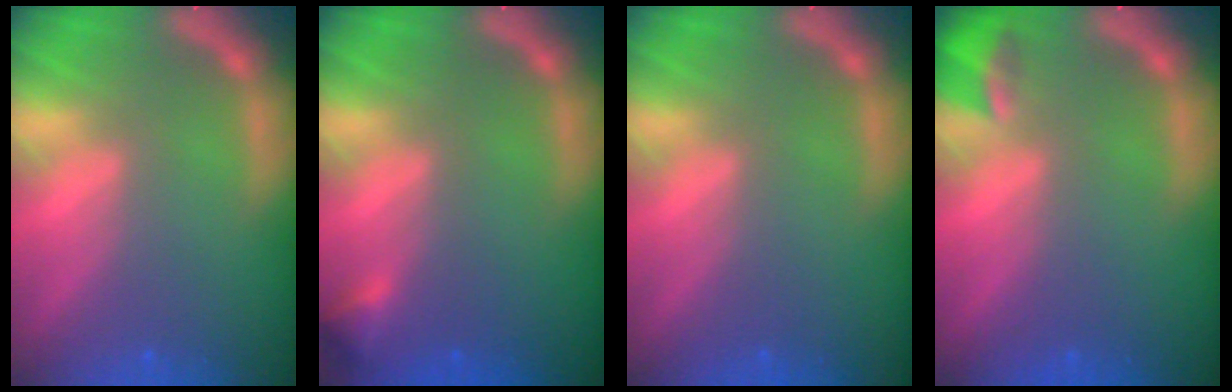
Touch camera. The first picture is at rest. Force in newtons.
{"total": 1.4}
{"total": 0.0}
{"total": 2.4}